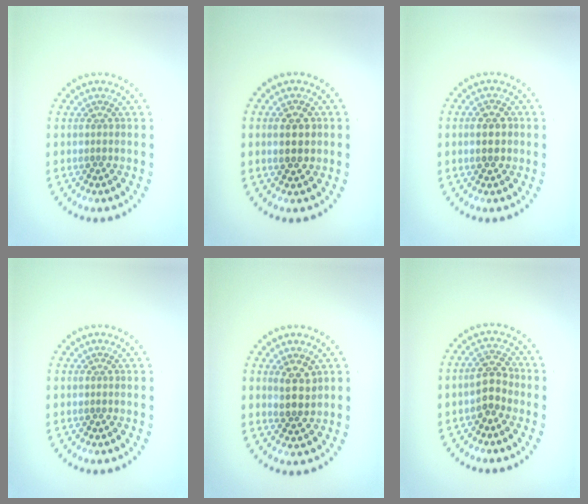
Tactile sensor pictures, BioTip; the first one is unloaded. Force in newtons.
{"total": 2.7, "press": 2.7, "slide": 0.5}
{"total": 2.9, "press": 2.9, "slide": 0.2}
{"total": 0.0}
{"total": 2.5, "press": 2.3, "slide": 0.9}
{"total": 2.7, "press": 2.6, "slide": 0.7}